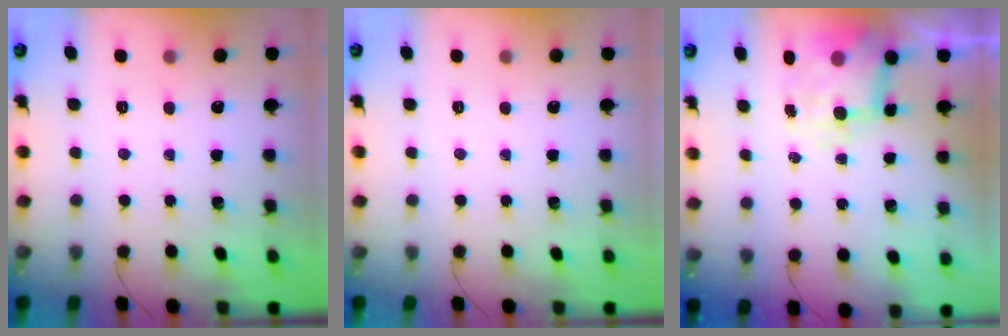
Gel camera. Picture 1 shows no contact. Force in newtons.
{"total": 0.0}
{"total": 6.2, "press": 6.2, "slide": 0.5}